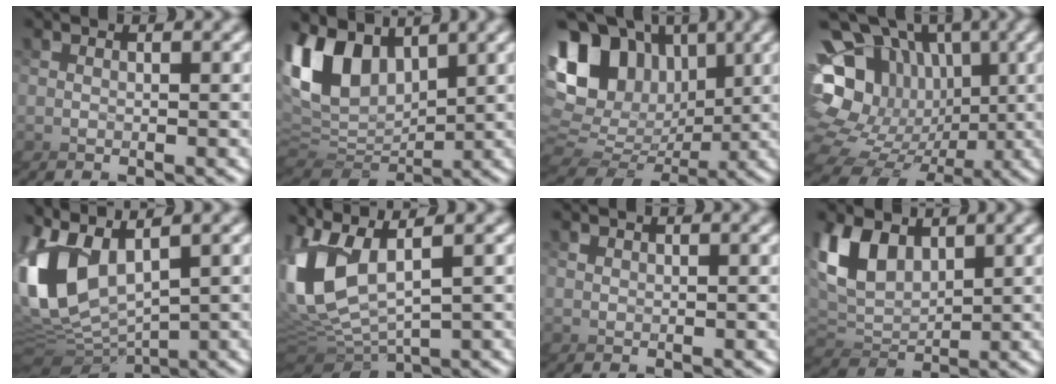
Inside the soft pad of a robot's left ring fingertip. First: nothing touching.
{"total": 5.3, "force": [2.9, 3.9, 1.9], "torque": [-0.072, 0.011, 0.040]}
{"total": 8.7, "force": [3.3, 7.0, 4.1], "torque": [-0.092, 0.020, 0.035]}
{"total": 9.8, "force": [-0.7, 7.7, 6.0], "torque": [-0.130, -0.019, -0.013]}
{"total": 4.8, "force": [0.1, 3.6, 3.2], "torque": [-0.128, -0.003, -0.005]}
{"total": 3.8, "force": [0.4, 2.8, 2.6], "torque": [-0.124, -0.003, 0.002]}
{"total": 0.8, "force": [0.5, 0.3, -0.6], "torque": [0.008, -0.003, 0.008]}
{"total": 3.4, "force": [2.6, 1.8, -1.2], "torque": [-0.029, 0.007, 0.031]}